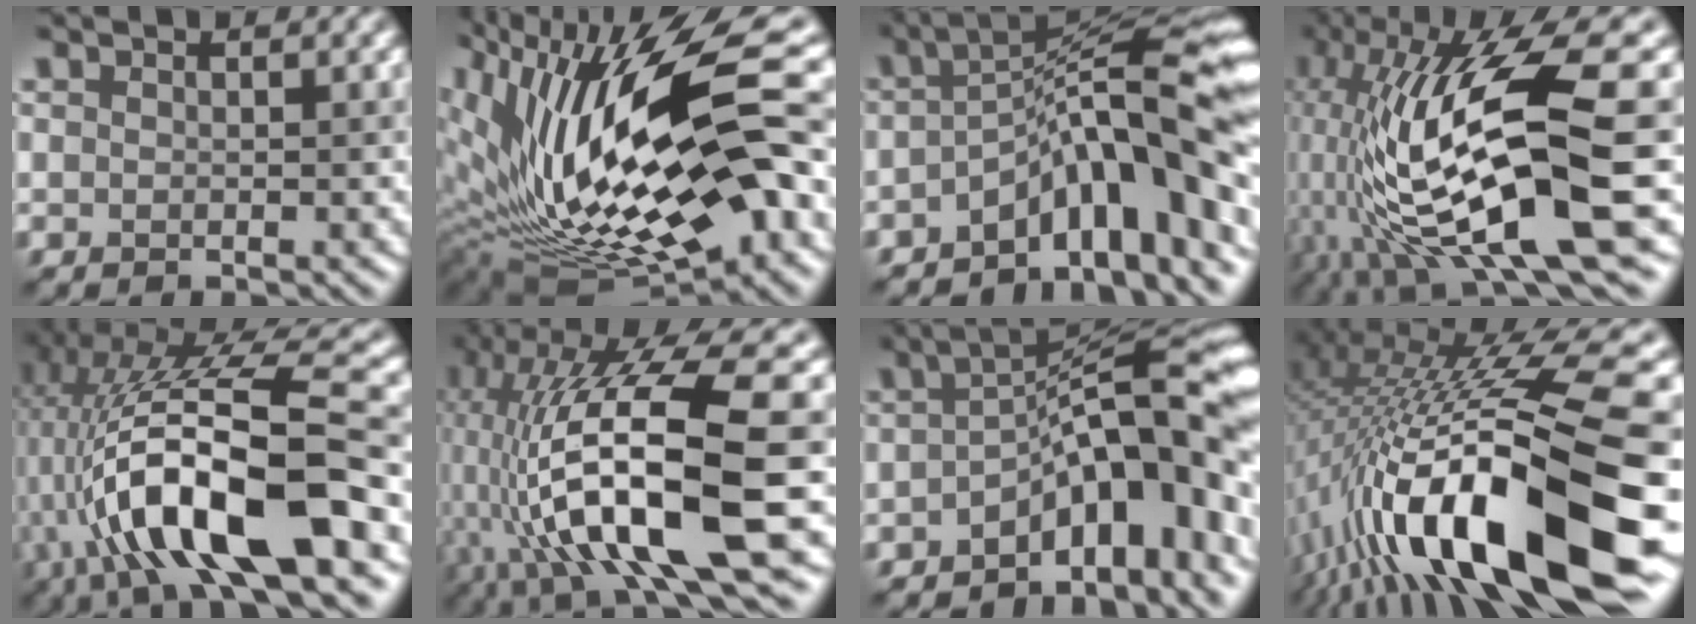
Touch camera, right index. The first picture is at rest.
{"total": 18.1, "force": [3.0, 7.6, 16.1], "torque": [-0.302, 0.013, 0.053]}
{"total": 10.5, "force": [-3.8, 2.8, 9.4], "torque": [-0.120, 0.022, -0.072]}
{"total": 16.9, "force": [-2.0, 4.9, 16.1], "torque": [-0.321, 0.007, -0.027]}
{"total": 14.4, "force": [-3.3, 4.3, 13.4], "torque": [-0.223, 0.012, -0.057]}
{"total": 16.8, "force": [-2.4, 4.9, 15.9], "torque": [-0.305, 0.019, -0.034]}
{"total": 10.9, "force": [-3.3, 4.0, 9.6], "torque": [-0.116, 0.017, -0.062]}
{"total": 18.8, "force": [-4.4, 4.8, 17.6], "torque": [-0.291, 0.025, -0.079]}